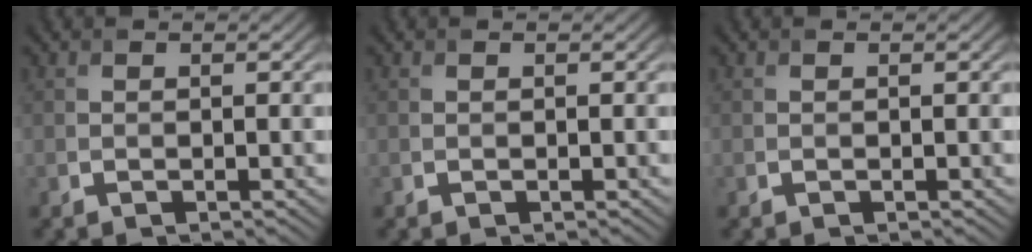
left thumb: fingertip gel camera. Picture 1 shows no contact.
{"total": 0.0}
{"total": 0.0}